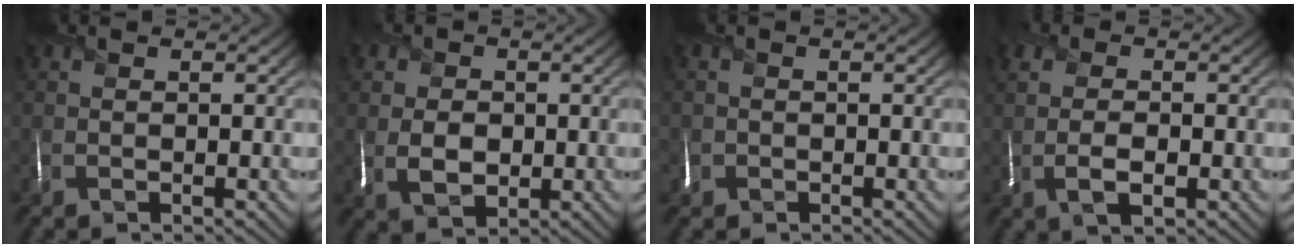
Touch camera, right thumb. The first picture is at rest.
{"total": 5.1, "force": [0.0, 4.2, 3.0], "torque": [-0.062, -0.002, -0.005]}
{"total": 1.3, "force": [-0.5, 1.2, 0.0], "torque": [0.009, -0.005, -0.014]}
{"total": 4.3, "force": [-0.6, 2.5, 3.5], "torque": [-0.072, 0.001, -0.015]}